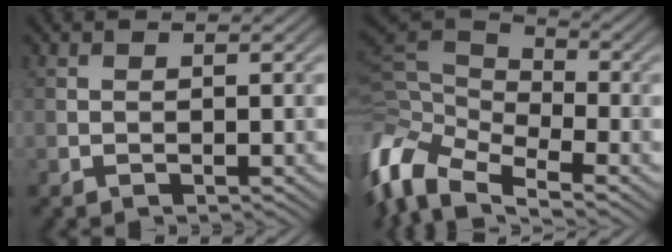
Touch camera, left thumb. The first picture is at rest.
{"total": 12.4, "force": [-5.1, 6.1, 9.5], "torque": [-0.232, 0.005, -0.101]}